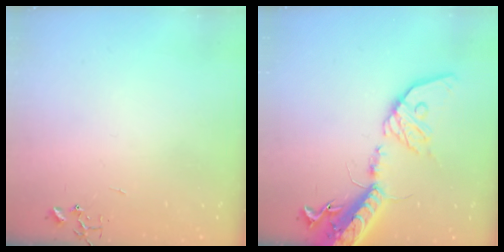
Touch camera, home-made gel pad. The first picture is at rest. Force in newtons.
{"total": 20.9, "press": 20.4, "slide": 4.4}